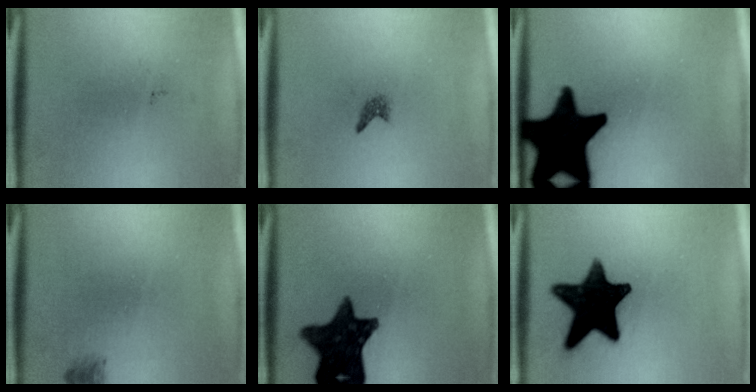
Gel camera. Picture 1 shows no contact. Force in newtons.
{"total": 0.9}
{"total": 18.7}
{"total": 1.2}
{"total": 12.8}
{"total": 14.8}